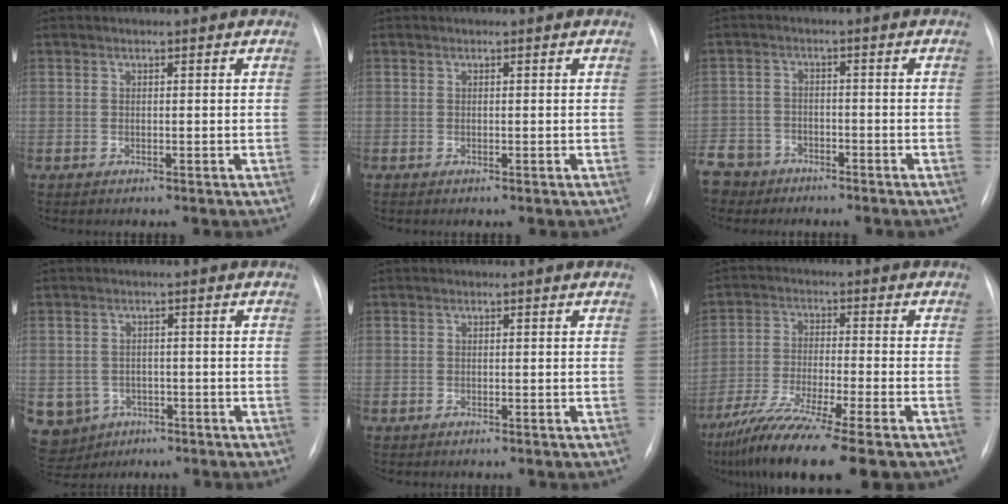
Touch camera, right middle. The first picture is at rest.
{"total": 0.0}
{"total": 9.3, "force": [-6.9, 5.9, 1.4], "torque": [-0.053, -0.004, -0.122]}
{"total": 8.1, "force": [-3.4, 7.2, 1.3], "torque": [-0.041, 0.011, -0.040]}
{"total": 0.0}
{"total": 14.5, "force": [-10.7, 0.5, 9.8], "torque": [-0.185, -0.045, -0.180]}